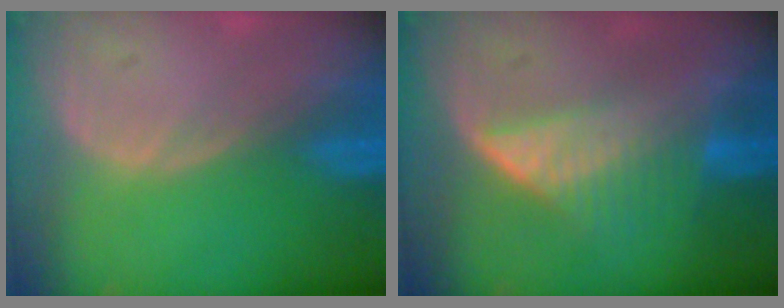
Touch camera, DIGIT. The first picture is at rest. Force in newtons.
{"total": 6.9, "press": 6.1, "slide": 3.2}